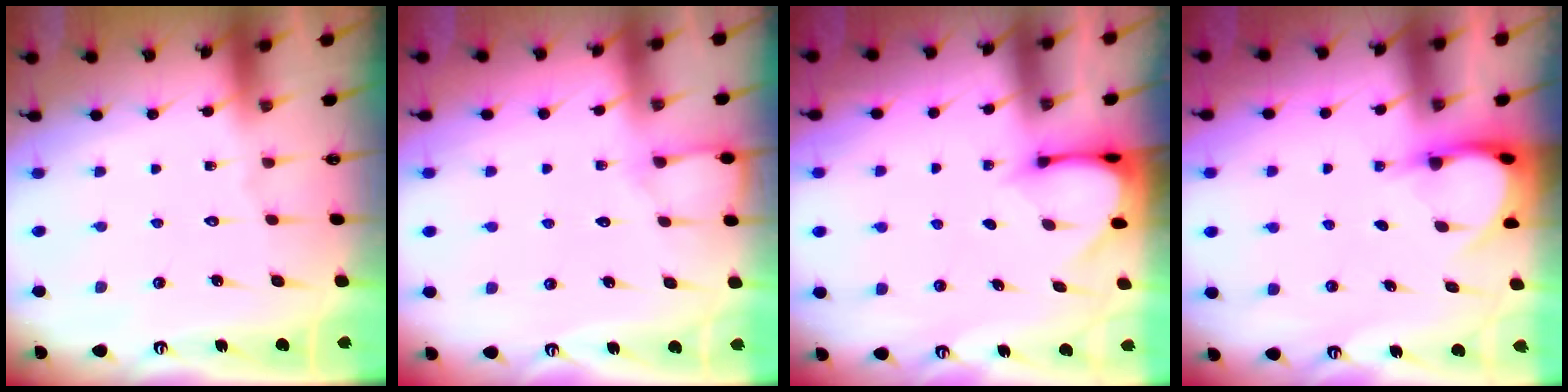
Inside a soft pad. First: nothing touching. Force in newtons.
{"total": 5.6, "press": 5.6, "slide": 0.7}
{"total": 3.0, "press": 3.0, "slide": 0.3}
{"total": 3.7, "press": 3.7, "slide": 0.3}